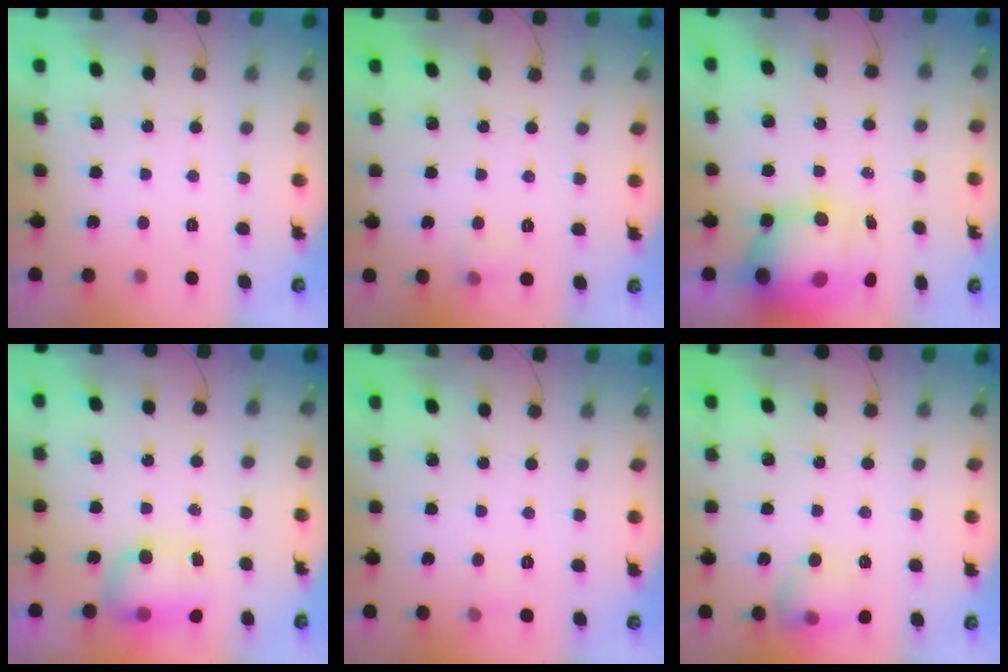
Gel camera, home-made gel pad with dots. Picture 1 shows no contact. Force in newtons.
{"total": 4.6, "press": 4.3, "slide": 1.6}
{"total": 17.5, "press": 15.4, "slide": 8.3}
{"total": 7.4, "press": 7.3, "slide": 1.1}
{"total": 3.4, "press": 3.1, "slide": 1.3}
{"total": 11.6, "press": 11.5, "slide": 1.6}